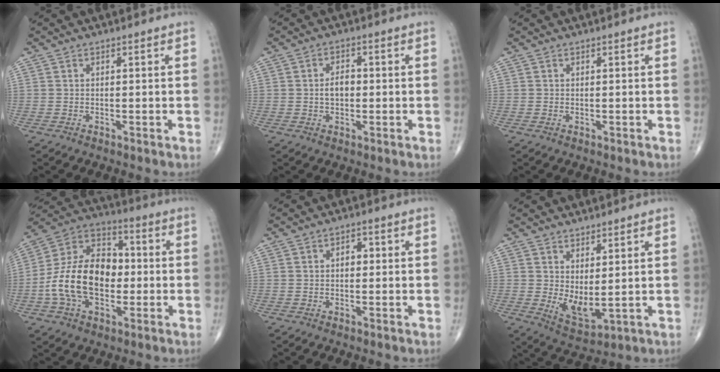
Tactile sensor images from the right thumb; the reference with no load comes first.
{"total": 3.8, "force": [-0.2, 2.4, 2.8], "torque": [-0.039, 0.010, -0.007]}
{"total": 0.0}
{"total": 18.8, "force": [-2.3, 12.3, 14.1], "torque": [-0.236, 0.035, -0.043]}
{"total": 1.9, "force": [0.2, 1.3, 1.4], "torque": [-0.013, 0.009, 0.001]}
{"total": 6.3, "force": [1.0, 2.6, 5.7], "torque": [-0.091, -0.027, 0.032]}